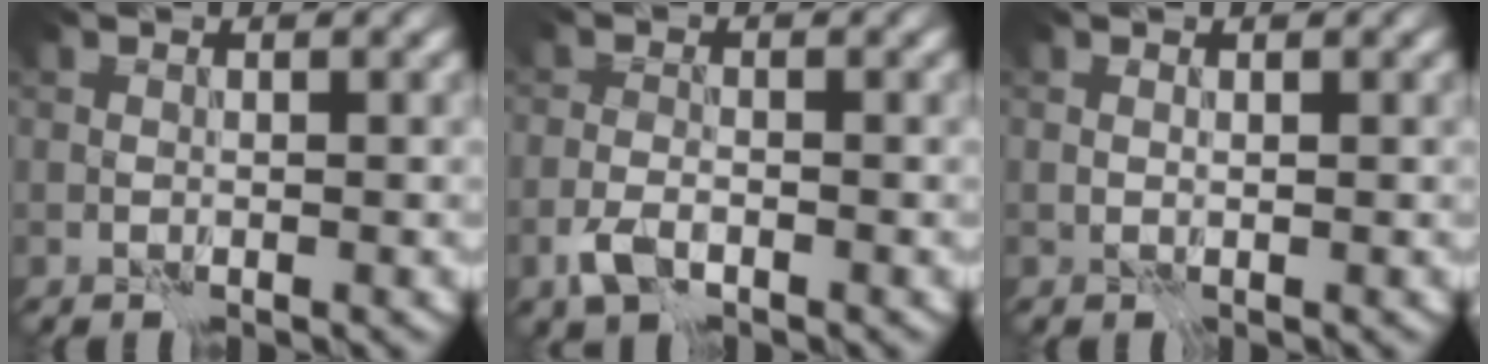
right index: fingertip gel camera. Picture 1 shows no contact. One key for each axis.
{"total": 2.0, "fx": -1.3, "fy": 0.8, "fz": 1.2, "tx": -0.026, "ty": -0.001, "tz": -0.031}
{"total": 0.7, "fx": 0.3, "fy": -0.4, "fz": -0.4, "tx": 0.010, "ty": -0.001, "tz": 0.007}